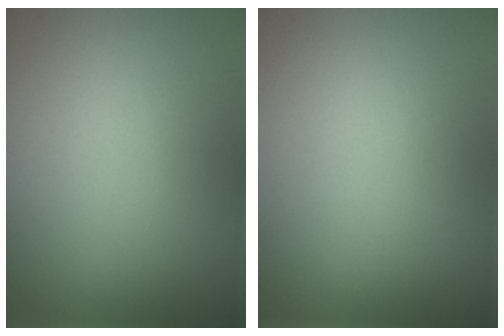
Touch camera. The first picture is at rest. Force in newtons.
{"total": 0.0}